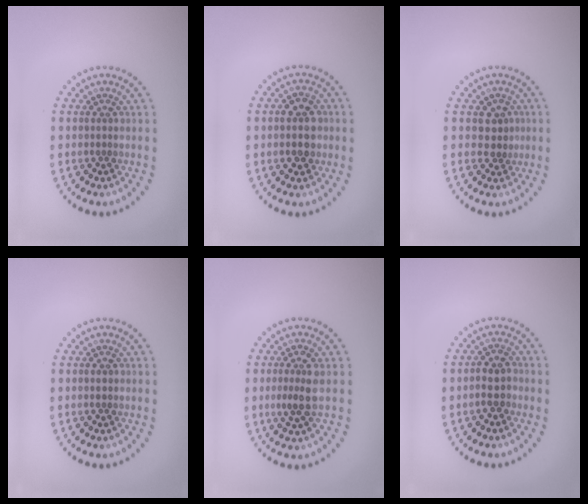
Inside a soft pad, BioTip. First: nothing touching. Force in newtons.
{"total": 3.0, "press": 2.9, "slide": 0.4}
{"total": 1.9, "press": 1.7, "slide": 0.9}
{"total": 1.0, "press": 0.9, "slide": 0.2}
{"total": 2.6, "press": 2.4, "slide": 0.9}
{"total": 2.3, "press": 2.2, "slide": 0.8}